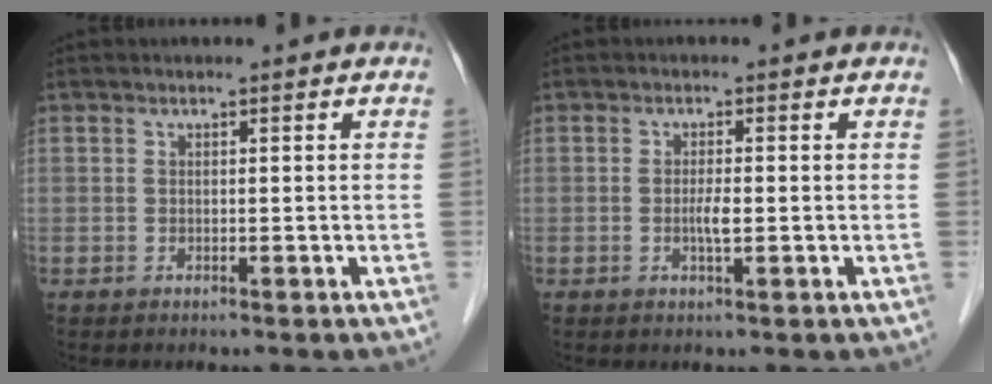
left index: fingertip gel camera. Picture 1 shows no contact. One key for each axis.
{"total": 2.0, "fx": -0.6, "fy": 0.3, "fz": 1.9, "tx": -0.039, "ty": -0.004, "tz": -0.011}